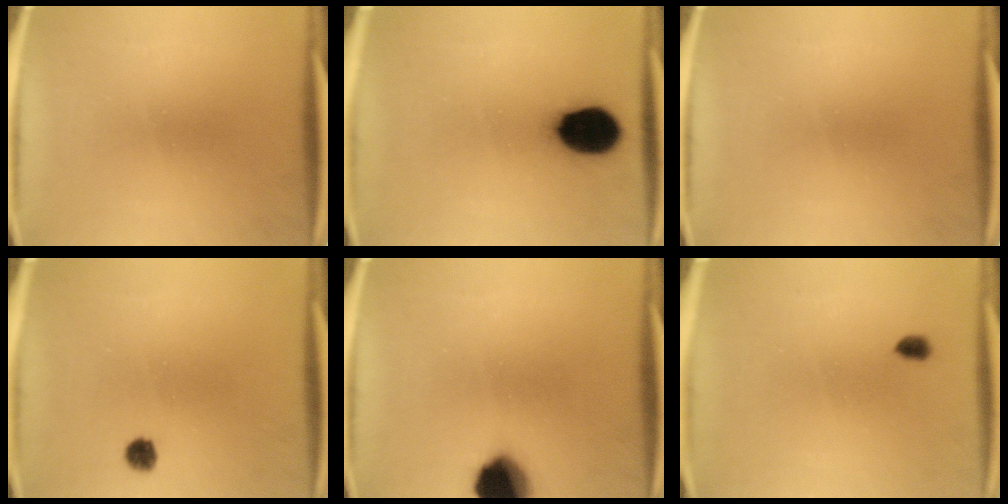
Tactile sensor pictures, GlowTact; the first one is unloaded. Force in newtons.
{"total": 13.6}
{"total": 0.0}
{"total": 2.3}
{"total": 12.3}
{"total": 2.1}